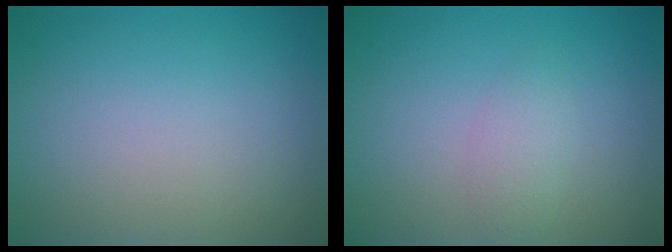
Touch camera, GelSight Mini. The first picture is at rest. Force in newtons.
{"total": 1.6, "press": 1.6, "slide": 0.1}